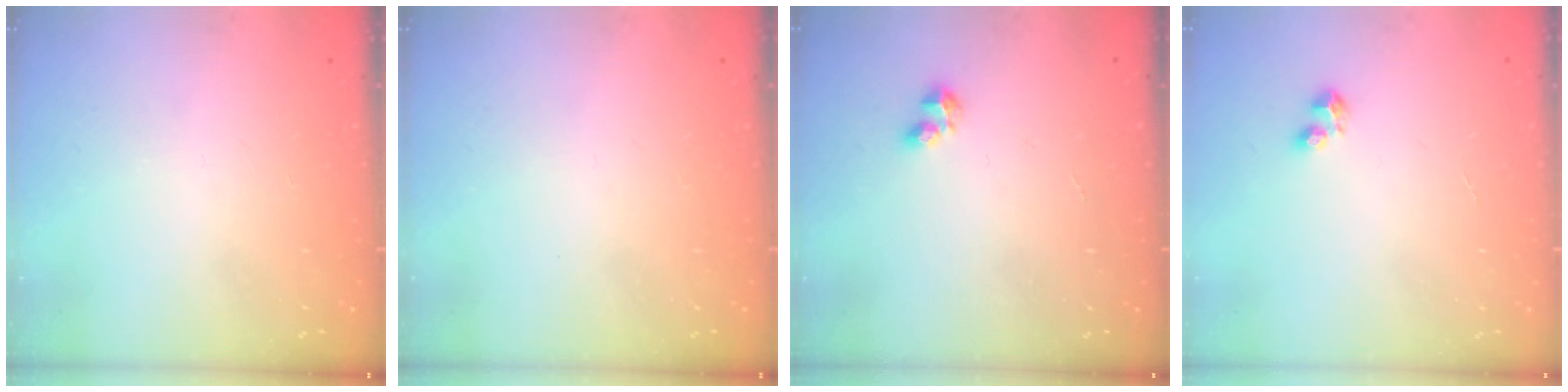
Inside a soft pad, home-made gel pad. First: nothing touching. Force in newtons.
{"total": 0.0}
{"total": 2.1, "press": 2.0, "slide": 0.8}
{"total": 3.1, "press": 3.1, "slide": 0.5}